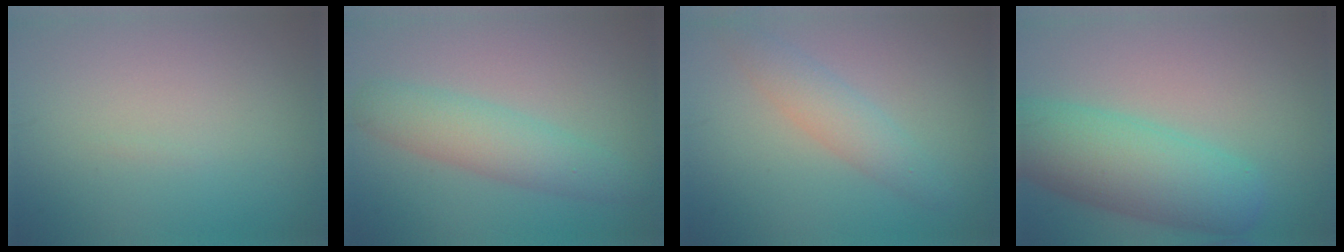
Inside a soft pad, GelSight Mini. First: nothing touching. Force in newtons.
{"total": 4.1, "press": 4.1, "slide": 0.2}
{"total": 2.8, "press": 2.8, "slide": 0.1}
{"total": 7.9, "press": 7.9, "slide": 0.2}